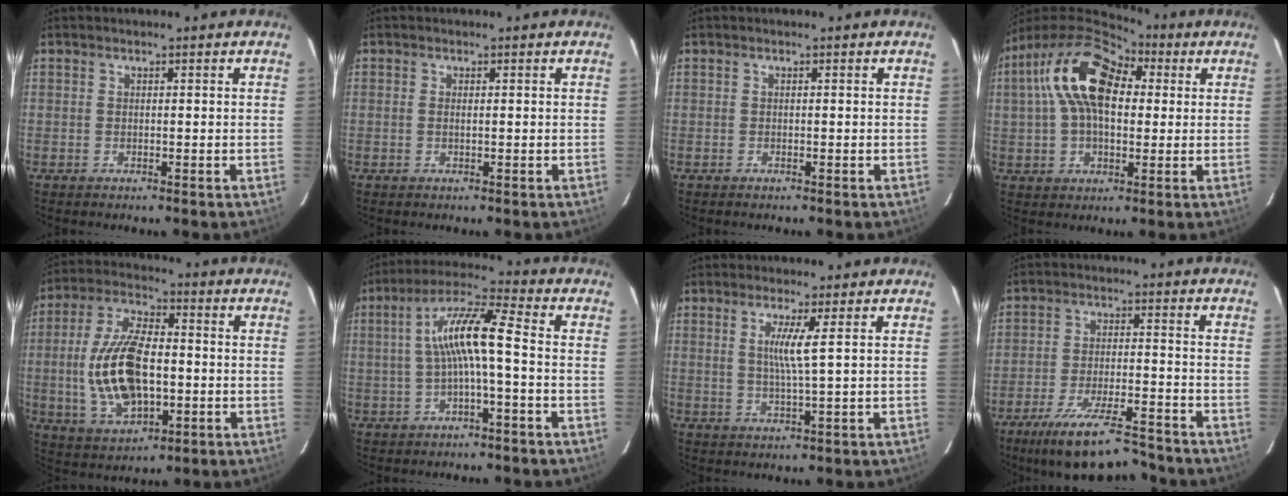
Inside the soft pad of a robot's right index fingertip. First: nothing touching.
{"total": 0.6, "force": [0.0, 0.0, 0.6], "torque": [-0.014, 0.001, -0.002]}
{"total": 0.0}
{"total": 15.7, "force": [4.0, 8.8, 12.3], "torque": [-0.224, 0.030, 0.060]}
{"total": 16.6, "force": [-1.7, 8.4, 14.2], "torque": [-0.294, 0.001, -0.020]}
{"total": 9.1, "force": [-0.8, 0.9, 9.0], "torque": [-0.181, 0.021, -0.013]}
{"total": 4.1, "force": [1.2, -0.9, 3.8], "torque": [-0.070, -0.007, 0.020]}
{"total": 15.0, "force": [-12.4, 3.2, 7.9], "torque": [-0.164, -0.021, -0.198]}